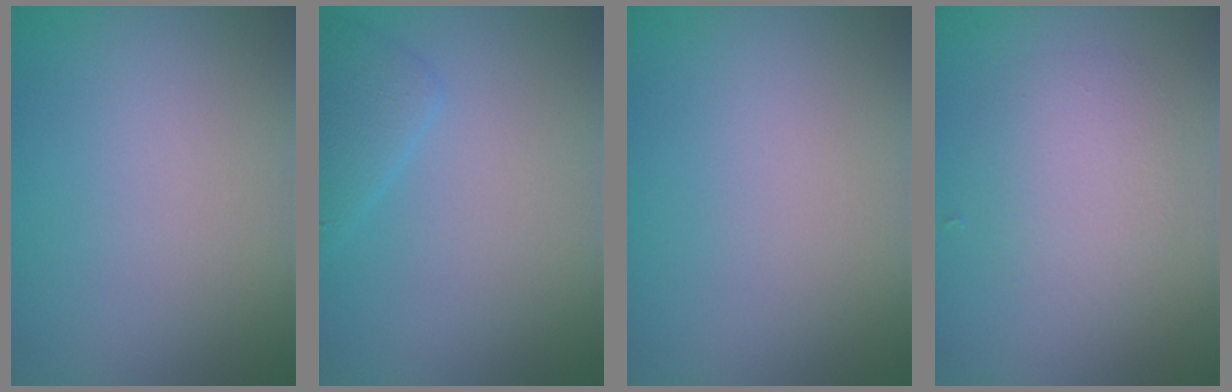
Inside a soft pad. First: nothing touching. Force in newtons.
{"total": 1.9, "press": 1.9, "slide": 0.1}
{"total": 0.0}
{"total": 3.0, "press": 3.0, "slide": 0.1}